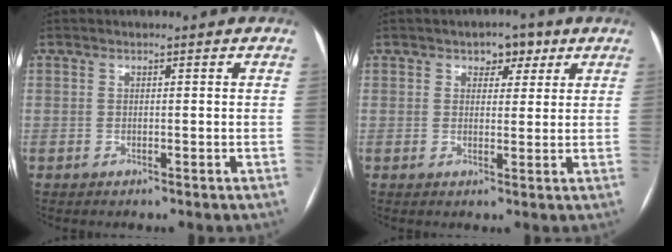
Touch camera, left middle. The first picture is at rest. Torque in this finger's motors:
{"motor_torque": [0.08, -0.08, 0.00, 0.03]}